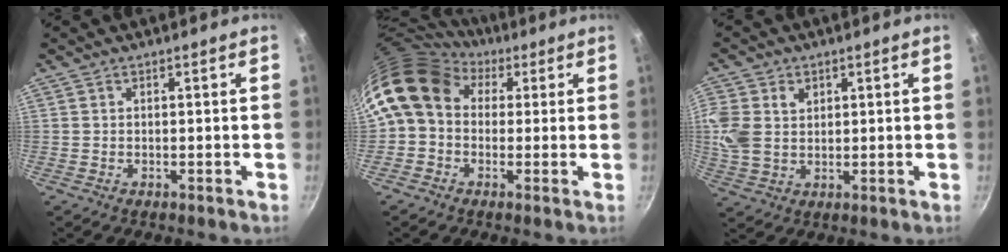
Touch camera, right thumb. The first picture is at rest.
{"total": 12.0, "force": [3.8, 9.3, 6.5], "torque": [-0.106, 0.014, 0.045]}
{"total": 9.6, "force": [2.2, 7.4, 5.7], "torque": [-0.122, -0.002, 0.043]}